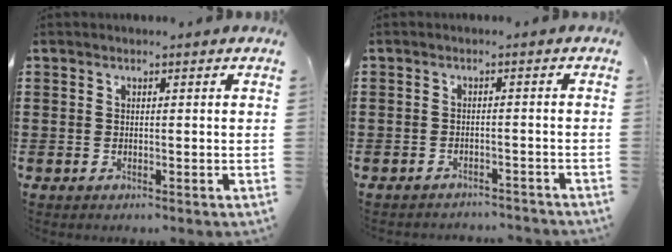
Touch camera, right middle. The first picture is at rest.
{"total": 1.9, "force": [-1.9, 0.1, -0.1], "torque": [-0.005, -0.001, -0.041]}